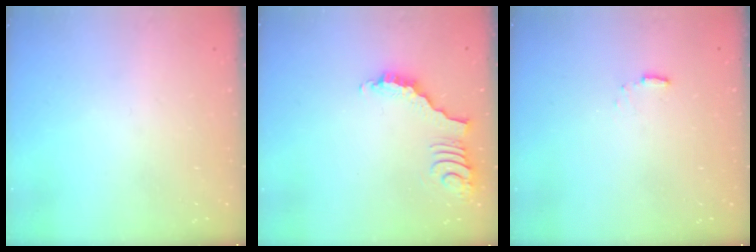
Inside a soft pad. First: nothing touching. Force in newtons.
{"total": 3.6, "press": 3.5, "slide": 0.6}
{"total": 2.9, "press": 2.9, "slide": 0.5}